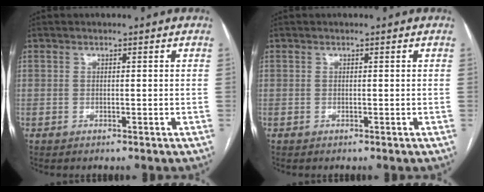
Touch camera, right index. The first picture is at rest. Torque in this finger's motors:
{"motor_torque": [0.00, 0.00, 0.00, 0.01]}